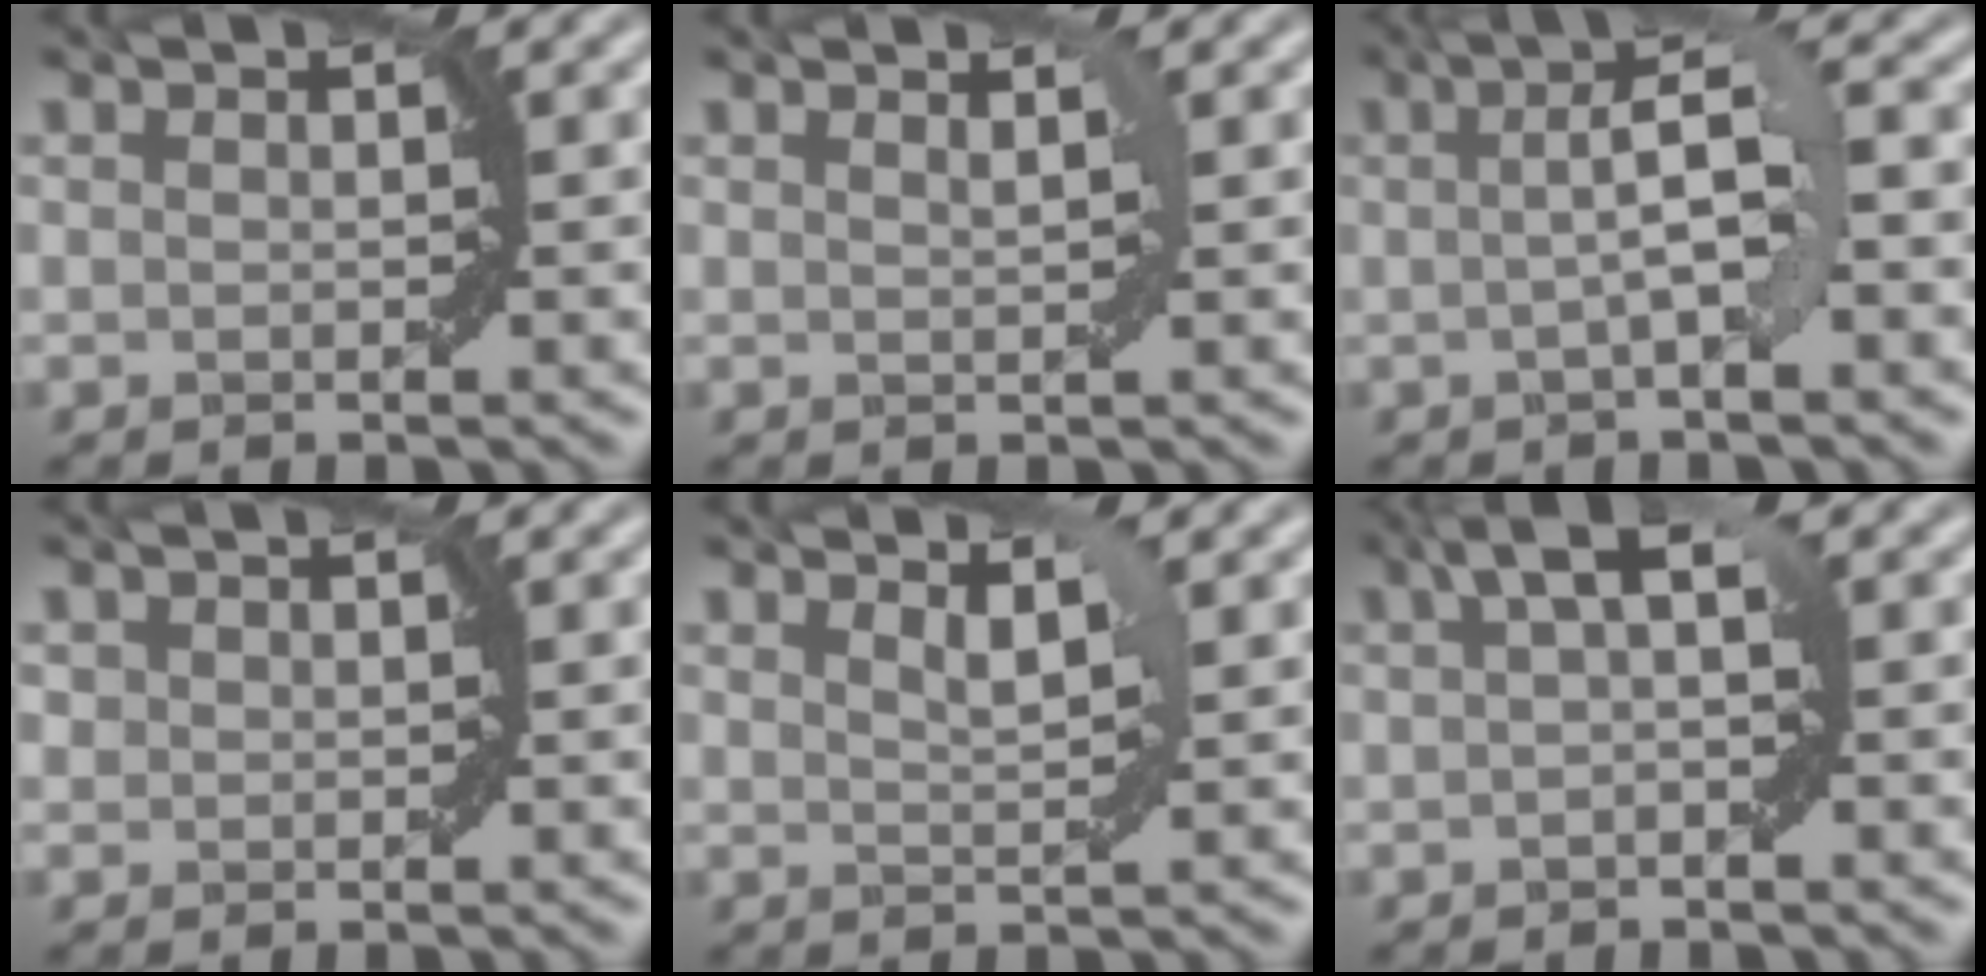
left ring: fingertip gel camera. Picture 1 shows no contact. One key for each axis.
{"total": 0.7, "fx": 0.6, "fy": 0.0, "fz": 0.3, "tx": -0.002, "ty": 0.000, "tz": 0.011}
{"total": 4.3, "fx": 0.1, "fy": 0.6, "fz": 4.3, "tx": -0.073, "ty": 0.010, "tz": -0.001}
{"total": 0.8, "fx": 0.3, "fy": 0.7, "fz": 0.1, "tx": 0.000, "ty": 0.002, "tz": 0.005}
{"total": 1.5, "fx": 1.2, "fy": 0.2, "fz": 0.8, "tx": -0.011, "ty": -0.003, "tz": 0.022}
{"total": 2.6, "fx": 0.9, "fy": 0.6, "fz": 2.4, "tx": -0.033, "ty": 0.010, "tz": 0.010}